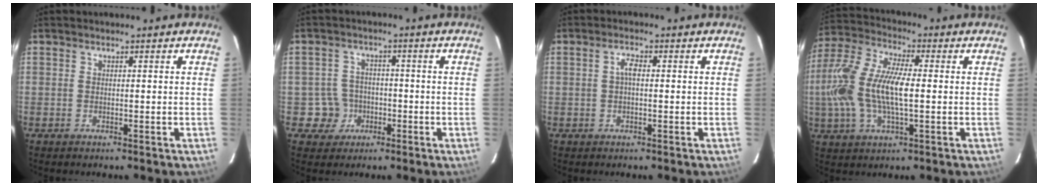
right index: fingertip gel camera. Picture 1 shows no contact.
{"total": 5.3, "force": [-2.0, 4.9, 0.0], "torque": [-0.006, 0.024, -0.030]}
{"total": 2.0, "force": [0.0, 0.8, 1.9], "torque": [-0.039, 0.008, -0.001]}
{"total": 16.7, "force": [-0.8, 6.2, 15.5], "torque": [-0.323, 0.009, -0.021]}